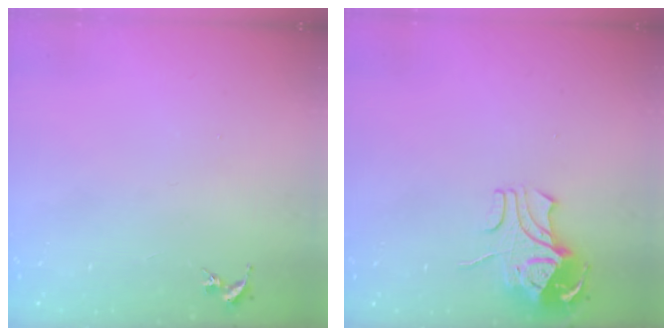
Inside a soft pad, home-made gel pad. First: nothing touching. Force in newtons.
{"total": 9.0, "press": 8.9, "slide": 1.0}